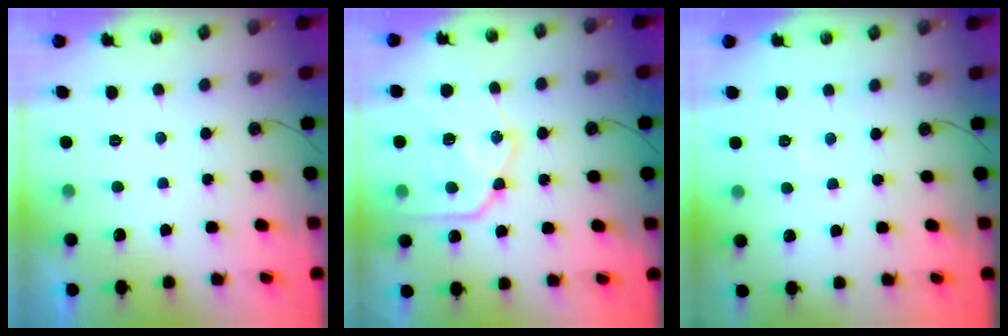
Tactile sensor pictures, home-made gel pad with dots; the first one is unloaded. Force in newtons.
{"total": 18.3, "press": 18.3, "slide": 1.4}
{"total": 2.7, "press": 2.7, "slide": 0.4}